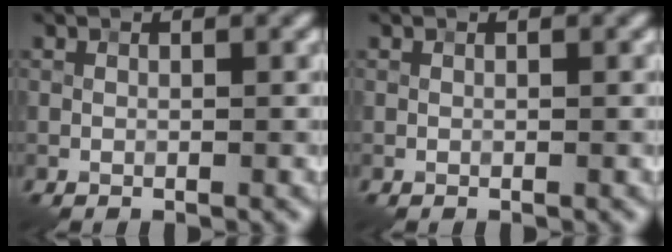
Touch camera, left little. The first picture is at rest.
{"total": 0.0}